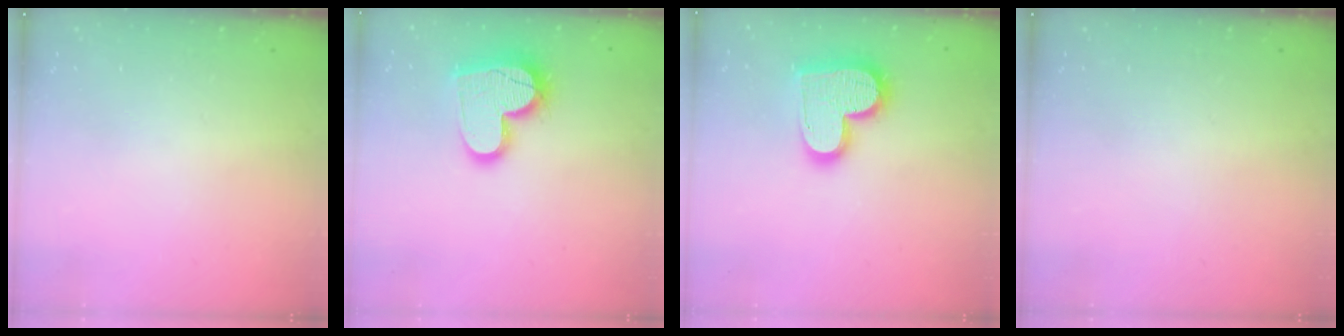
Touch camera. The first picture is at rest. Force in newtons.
{"total": 16.5, "press": 16.5, "slide": 1.1}
{"total": 17.4, "press": 17.3, "slide": 1.3}
{"total": 0.0}